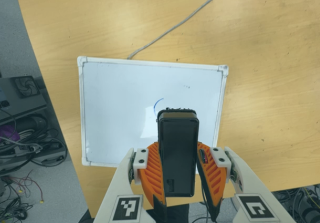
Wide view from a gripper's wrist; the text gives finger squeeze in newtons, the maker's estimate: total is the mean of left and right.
{"total": 6.7, "left": 5.4, "right": 8.0}